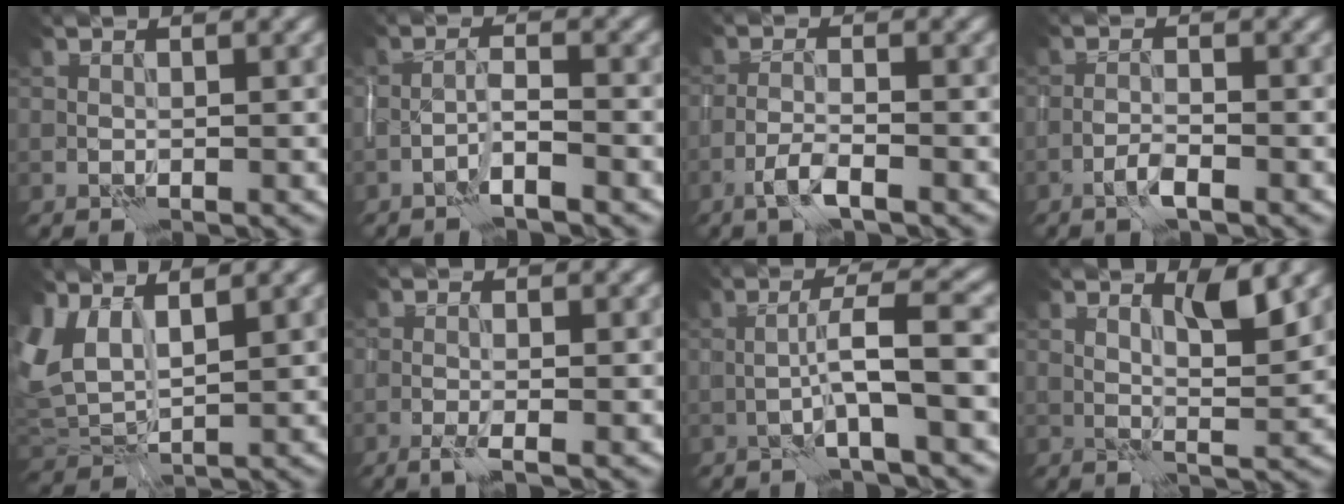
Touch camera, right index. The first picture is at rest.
{"total": 1.8, "force": [-1.3, -0.3, 1.3], "torque": [-0.027, 0.010, -0.027]}
{"total": 2.3, "force": [-1.5, 0.1, 1.7], "torque": [-0.038, 0.005, -0.034]}
{"total": 1.4, "force": [-1.0, -0.2, 1.0], "torque": [-0.023, 0.005, -0.022]}
{"total": 4.5, "force": [3.4, 1.9, 2.3], "torque": [-0.070, -0.002, 0.068]}
{"total": 1.5, "force": [-0.9, -0.3, 1.2], "torque": [-0.027, -0.002, -0.020]}
{"total": 3.4, "force": [-0.8, -0.8, 3.2], "torque": [-0.056, 0.020, -0.017]}
{"total": 2.7, "force": [2.2, -0.4, 1.4], "torque": [-0.023, -0.007, 0.043]}